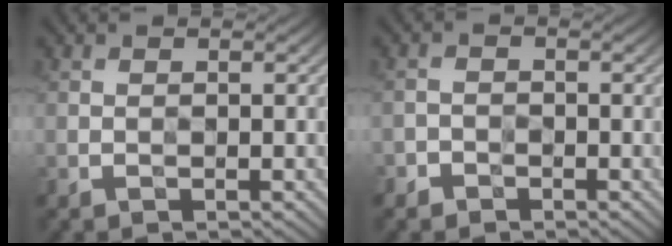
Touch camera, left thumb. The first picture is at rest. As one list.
[{"total": 1.3, "force": [-1.2, 0.6, -0.4], "torque": [0.018, 0.007, -0.031]}]